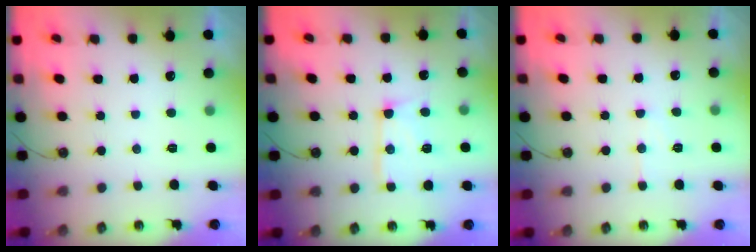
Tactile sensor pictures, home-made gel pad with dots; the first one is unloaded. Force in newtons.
{"total": 13.3, "press": 13.2, "slide": 1.2}
{"total": 6.0, "press": 6.0, "slide": 0.5}